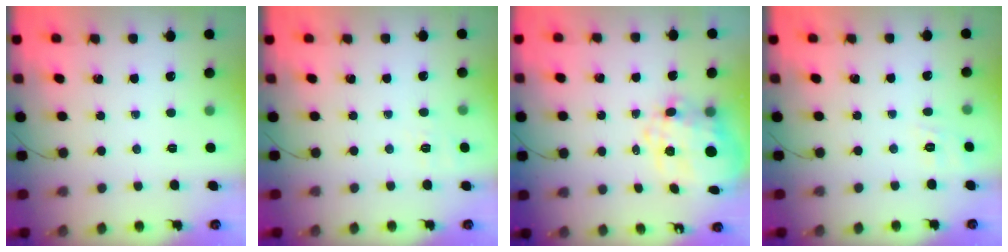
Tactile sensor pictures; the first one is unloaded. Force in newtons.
{"total": 3.7, "press": 3.1, "slide": 2.0}
{"total": 11.9, "press": 11.7, "slide": 2.5}
{"total": 6.7, "press": 6.4, "slide": 1.8}